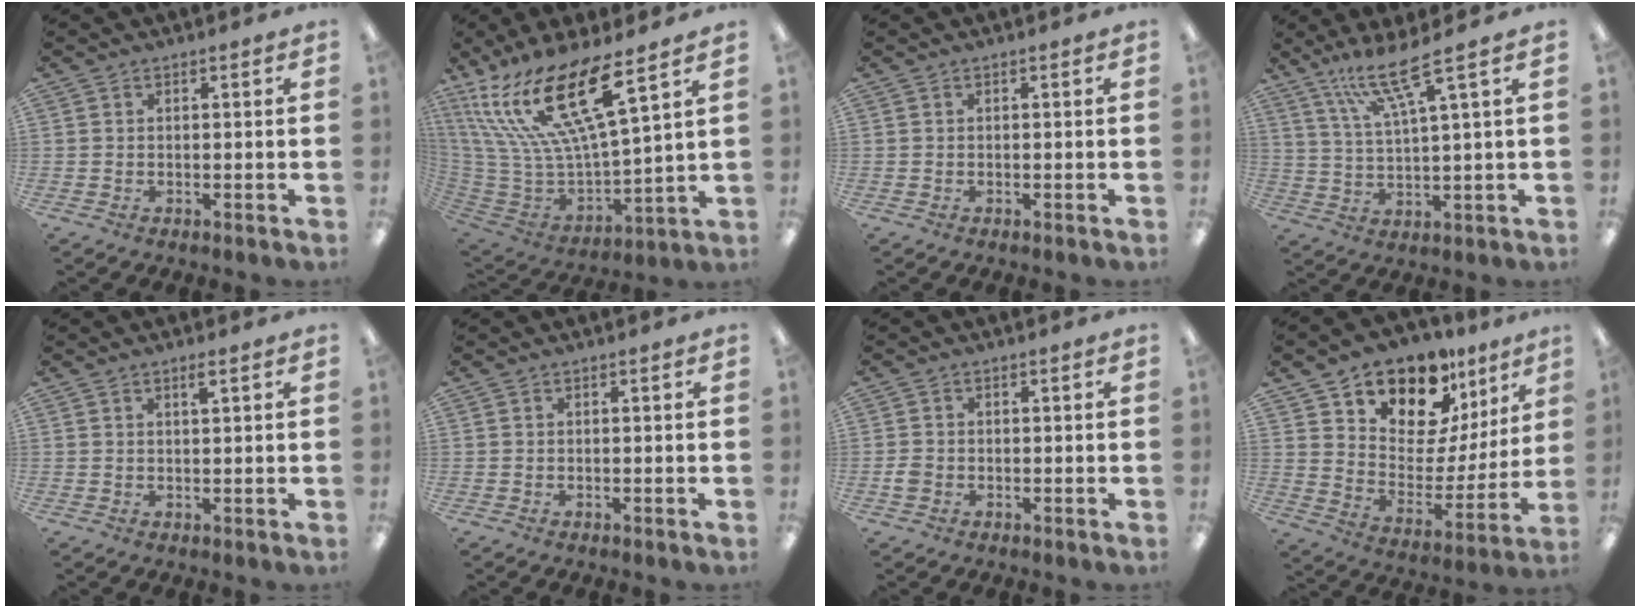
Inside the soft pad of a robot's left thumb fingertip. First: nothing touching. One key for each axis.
{"total": 22.3, "fx": 13.7, "fy": 5.9, "fz": 16.6, "tx": -0.359, "ty": -0.086, "tz": 0.231}
{"total": 0.0}
{"total": 11.5, "fx": 7.6, "fy": 1.6, "fz": 8.4, "tx": -0.170, "ty": -0.028, "tz": 0.135}
{"total": 1.8, "fx": 1.2, "fy": 0.3, "fz": 1.2, "tx": -0.019, "ty": -0.002, "tz": 0.019}
{"total": 0.0}
{"total": 2.0, "fx": -0.5, "fy": 1.7, "fz": 1.0, "tx": -0.016, "ty": 0.004, "tz": -0.009}
{"total": 14.6, "fx": 11.7, "fy": 7.5, "fz": 4.4, "tx": -0.090, "ty": -0.096, "tz": 0.214}